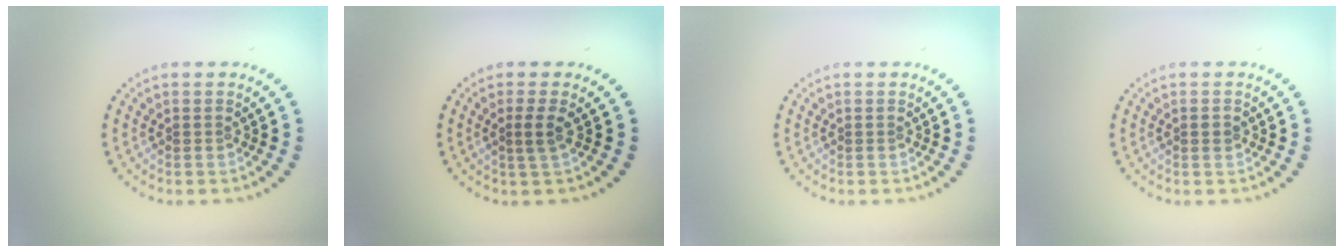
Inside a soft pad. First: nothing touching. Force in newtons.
{"total": 1.5, "press": 1.2, "slide": 0.9}
{"total": 0.0}
{"total": 1.1, "press": 1.1, "slide": 0.2}